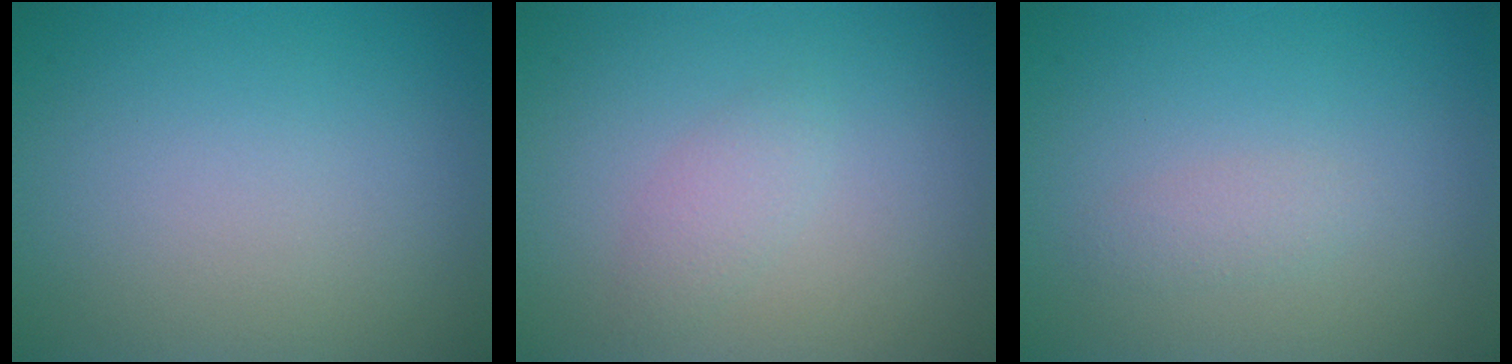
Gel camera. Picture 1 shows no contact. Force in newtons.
{"total": 1.4, "press": 1.4, "slide": 0.1}
{"total": 1.0, "press": 1.0, "slide": 0.0}